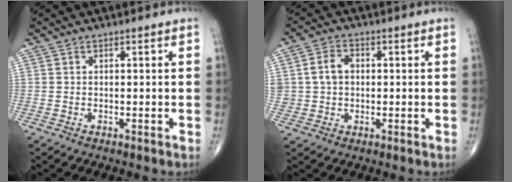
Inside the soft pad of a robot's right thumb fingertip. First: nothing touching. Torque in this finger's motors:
{"motor_torque": [0.06, 0.04, 0.36, 0.11, 0.09]}